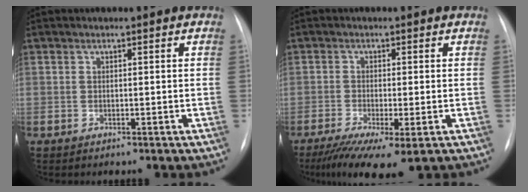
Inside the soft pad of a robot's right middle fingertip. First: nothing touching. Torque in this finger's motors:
{"motor_torque": [1.01, -0.77, 0.18, 0.06]}